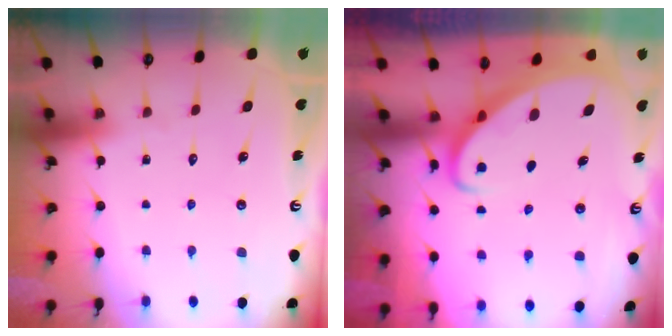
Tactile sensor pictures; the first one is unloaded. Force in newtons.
{"total": 3.2, "press": 3.1, "slide": 0.4}